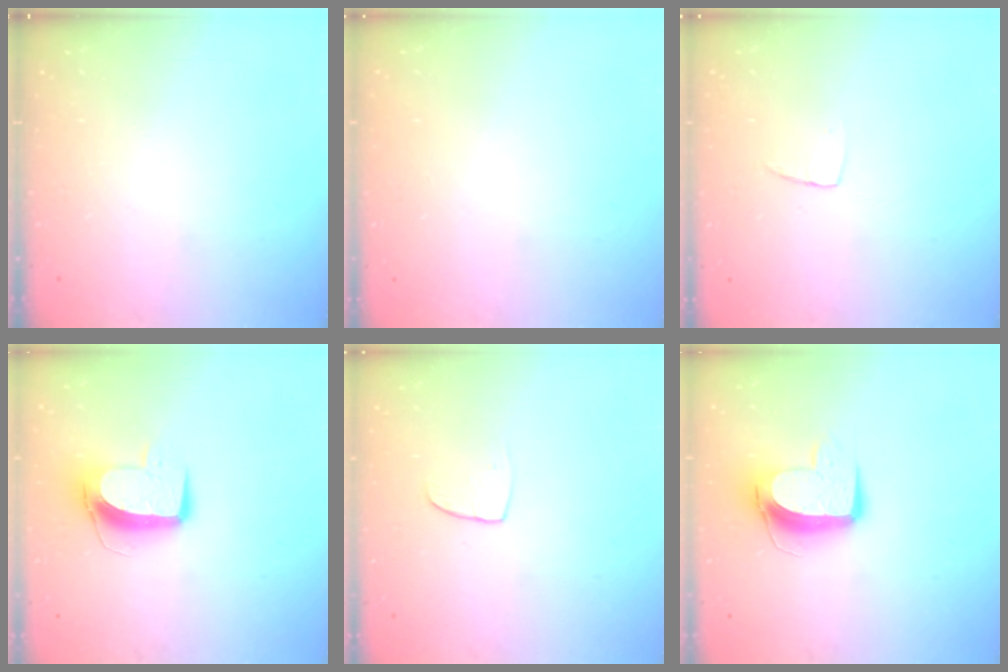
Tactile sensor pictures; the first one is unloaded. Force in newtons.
{"total": 0.0}
{"total": 3.3, "press": 3.3, "slide": 0.2}
{"total": 10.3, "press": 10.3, "slide": 0.8}
{"total": 5.5, "press": 5.5, "slide": 0.4}
{"total": 10.6, "press": 10.6, "slide": 0.9}